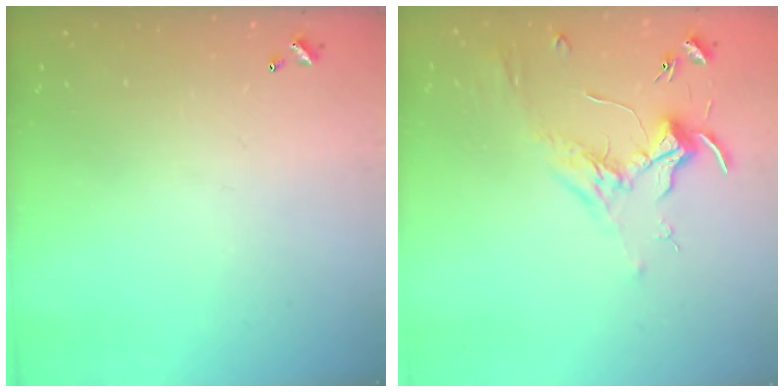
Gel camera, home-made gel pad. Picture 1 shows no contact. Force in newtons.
{"total": 1.8, "press": 1.7, "slide": 0.7}